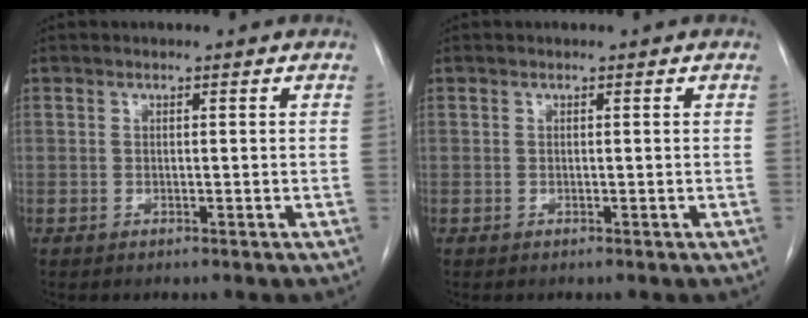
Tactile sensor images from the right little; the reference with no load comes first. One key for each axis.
{"total": 0.0}